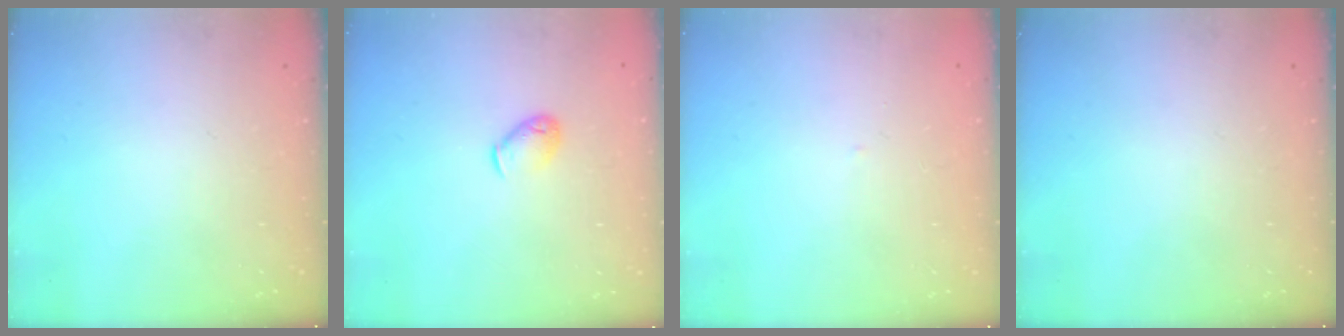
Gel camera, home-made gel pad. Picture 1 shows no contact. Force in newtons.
{"total": 5.1, "press": 5.0, "slide": 1.1}
{"total": 1.6, "press": 1.6, "slide": 0.3}
{"total": 0.0}